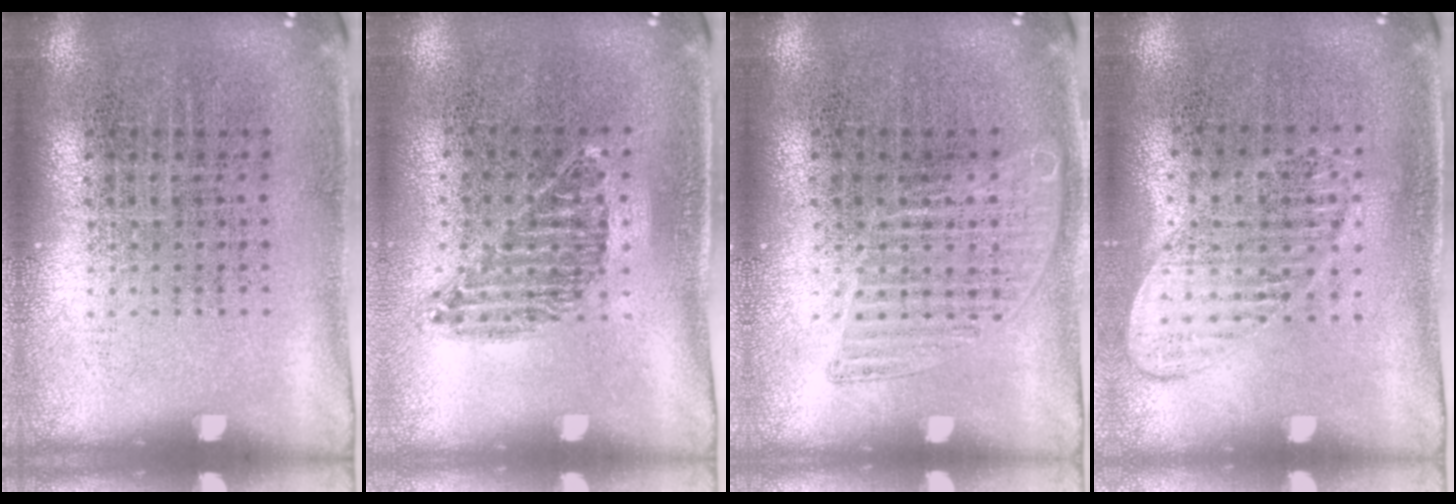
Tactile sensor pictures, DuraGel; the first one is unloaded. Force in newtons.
{"total": 1.0, "press": 0.8, "slide": 0.5}
{"total": 1.4, "press": 1.4, "slide": 0.1}
{"total": 1.0, "press": 1.0, "slide": 0.1}